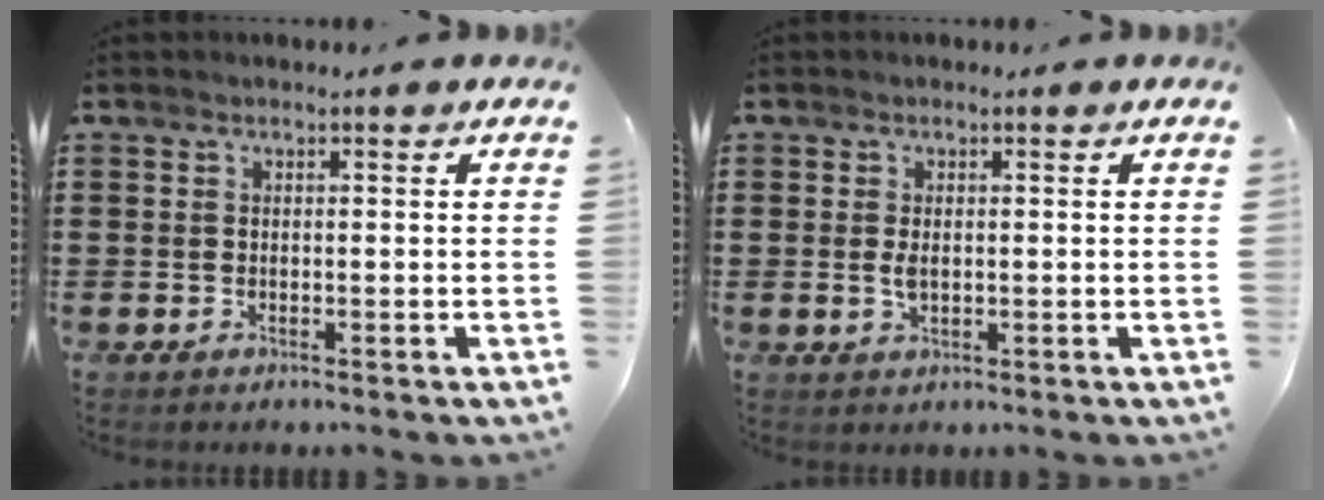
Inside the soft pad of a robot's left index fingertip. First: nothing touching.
{"total": 1.9, "force": [0.0, 1.0, 1.7], "torque": [-0.041, -0.001, -0.004]}